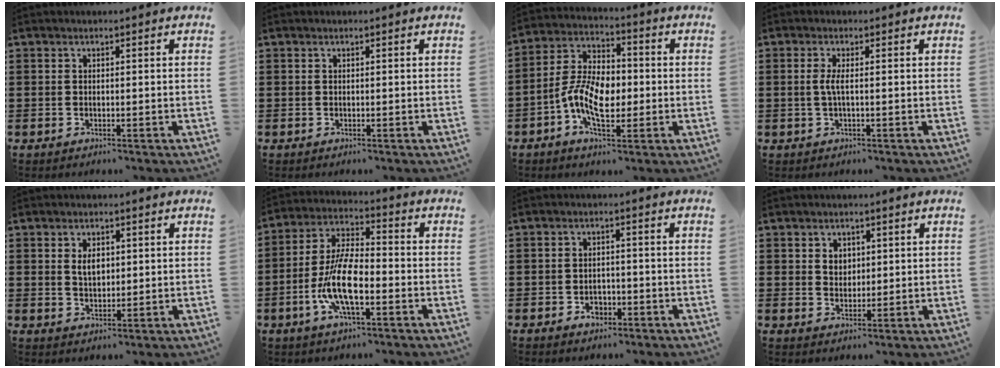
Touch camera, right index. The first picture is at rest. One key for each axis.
{"total": 0.0}
{"total": 8.9, "fx": -1.9, "fy": 4.9, "fz": 7.2, "tx": -0.161, "ty": 0.005, "tz": -0.041}
{"total": 2.1, "fx": -0.2, "fy": 0.1, "fz": 2.1, "tx": -0.050, "ty": -0.006, "tz": -0.007}
{"total": 3.1, "fx": 0.8, "fy": 1.9, "fz": 2.3, "tx": -0.042, "ty": 0.005, "tz": 0.011}
{"total": 10.1, "fx": -3.0, "fy": 3.6, "fz": 8.9, "tx": -0.201, "ty": -0.008, "tz": -0.063}
{"total": 2.5, "fx": -1.4, "fy": 1.6, "fz": 1.3, "tx": -0.027, "ty": -0.001, "tz": -0.027}
{"total": 2.4, "fx": 1.0, "fy": 2.0, "fz": 0.8, "tx": -0.024, "ty": 0.009, "tz": 0.018}